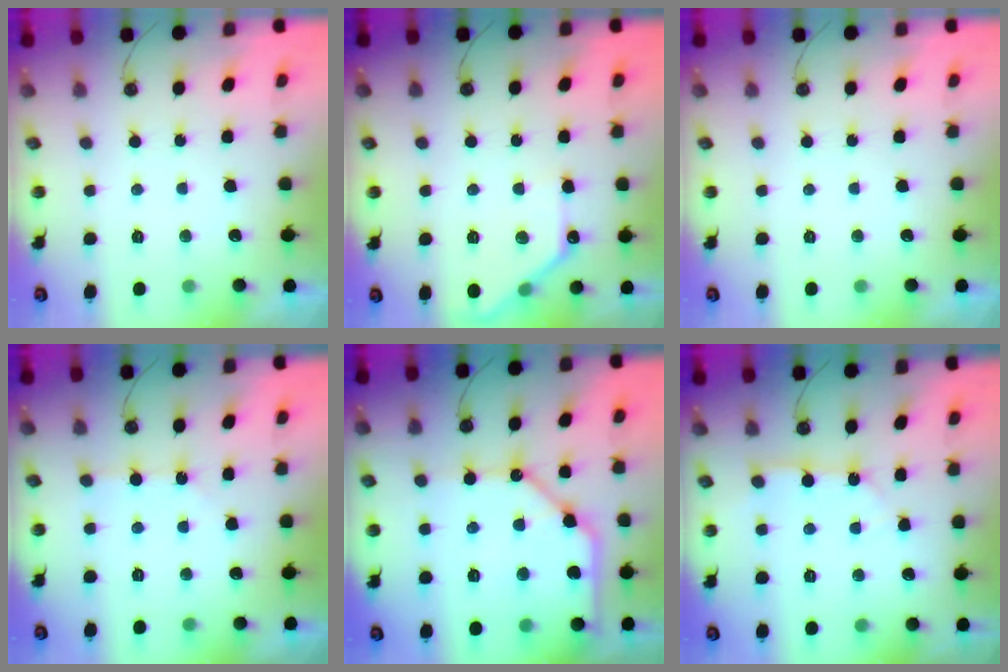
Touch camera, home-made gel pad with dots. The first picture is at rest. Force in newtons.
{"total": 10.0, "press": 10.0, "slide": 0.4}
{"total": 0.0}
{"total": 2.3, "press": 2.3, "slide": 0.4}
{"total": 17.0, "press": 16.9, "slide": 2.0}
{"total": 2.6, "press": 2.6, "slide": 0.4}